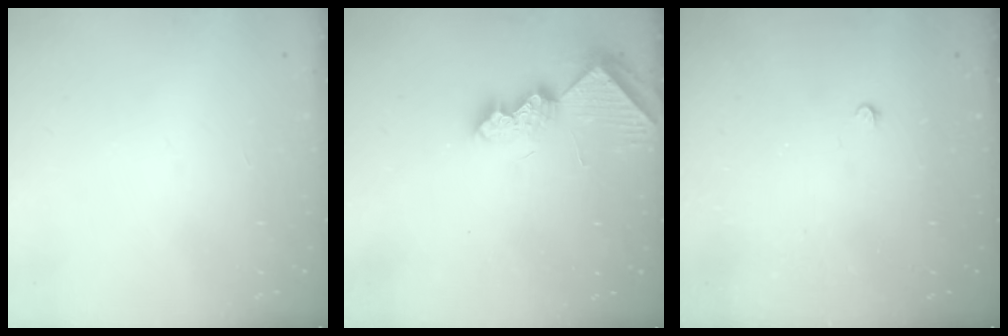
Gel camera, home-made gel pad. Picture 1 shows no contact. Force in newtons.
{"total": 8.4, "press": 8.4, "slide": 0.4}
{"total": 2.3, "press": 2.3, "slide": 0.4}